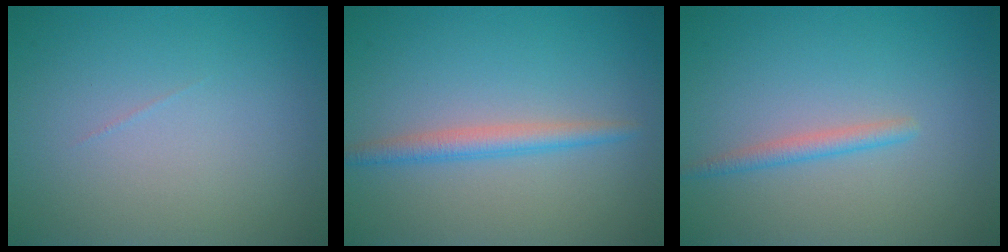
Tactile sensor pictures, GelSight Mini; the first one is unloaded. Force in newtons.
{"total": 2.2, "press": 2.2, "slide": 0.0}
{"total": 1.5, "press": 1.5, "slide": 0.1}